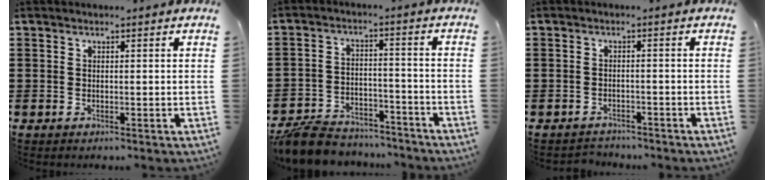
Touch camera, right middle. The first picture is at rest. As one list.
[{"total": 7.2, "force": [-6.9, 1.4, 1.3], "torque": [-0.037, 0.015, -0.139]}, {"total": 2.0, "force": [-1.9, 0.4, -0.4], "torque": [-0.001, 0.001, -0.044]}]